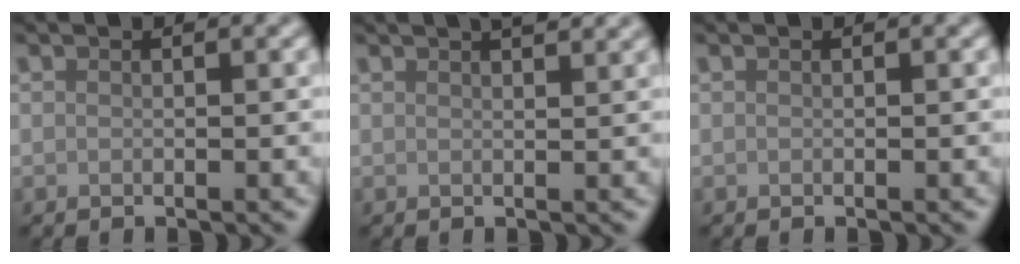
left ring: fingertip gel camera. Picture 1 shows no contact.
{"total": 3.2, "force": [2.3, 1.0, 2.0], "torque": [-0.005, 0.013, 0.014]}
{"total": 0.0}